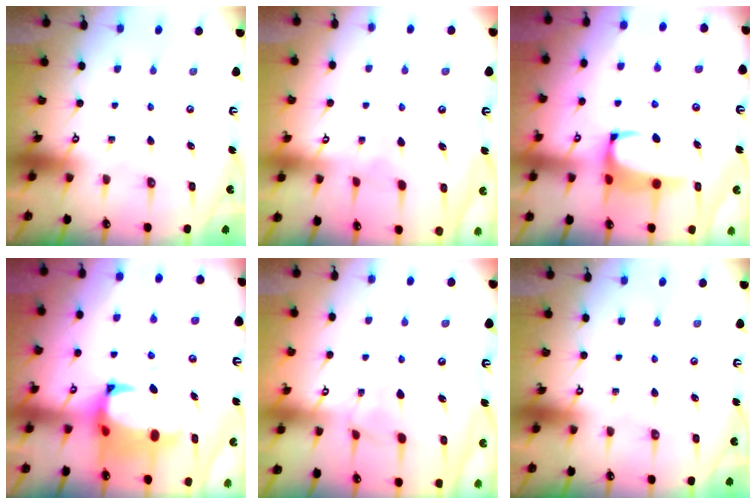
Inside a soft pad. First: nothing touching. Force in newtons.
{"total": 3.8, "press": 3.8, "slide": 0.3}
{"total": 1.2, "press": 1.1, "slide": 0.5}
{"total": 2.8, "press": 2.6, "slide": 1.2}
{"total": 1.5, "press": 1.4, "slide": 0.5}
{"total": 0.0}